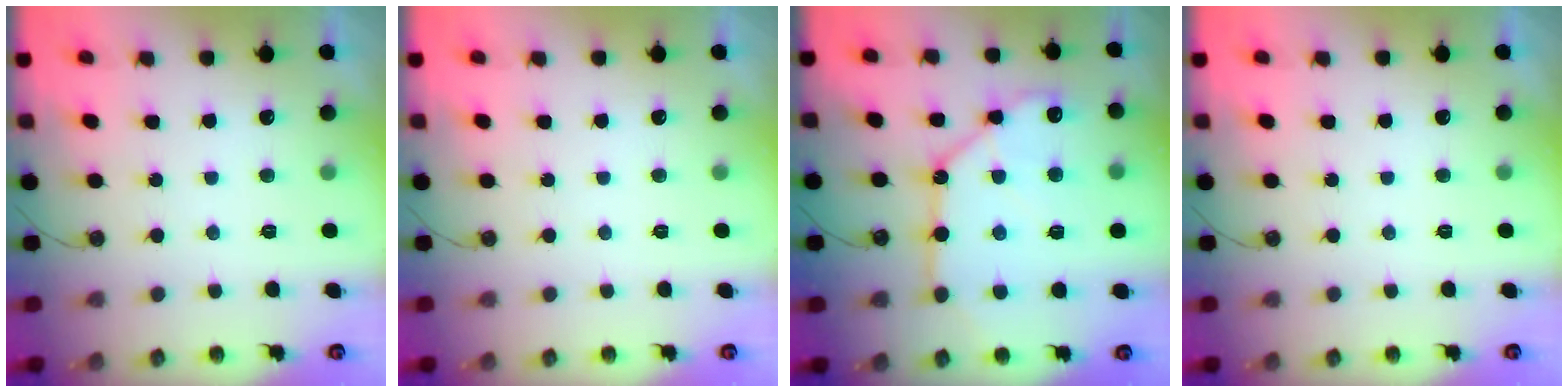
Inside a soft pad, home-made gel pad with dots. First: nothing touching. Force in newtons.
{"total": 0.0}
{"total": 14.1, "press": 14.0, "slide": 1.8}
{"total": 0.0}